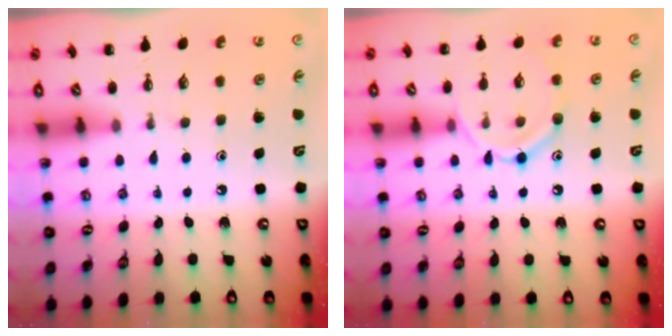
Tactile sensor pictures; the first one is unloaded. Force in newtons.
{"total": 11.2, "press": 11.2, "slide": 0.8}